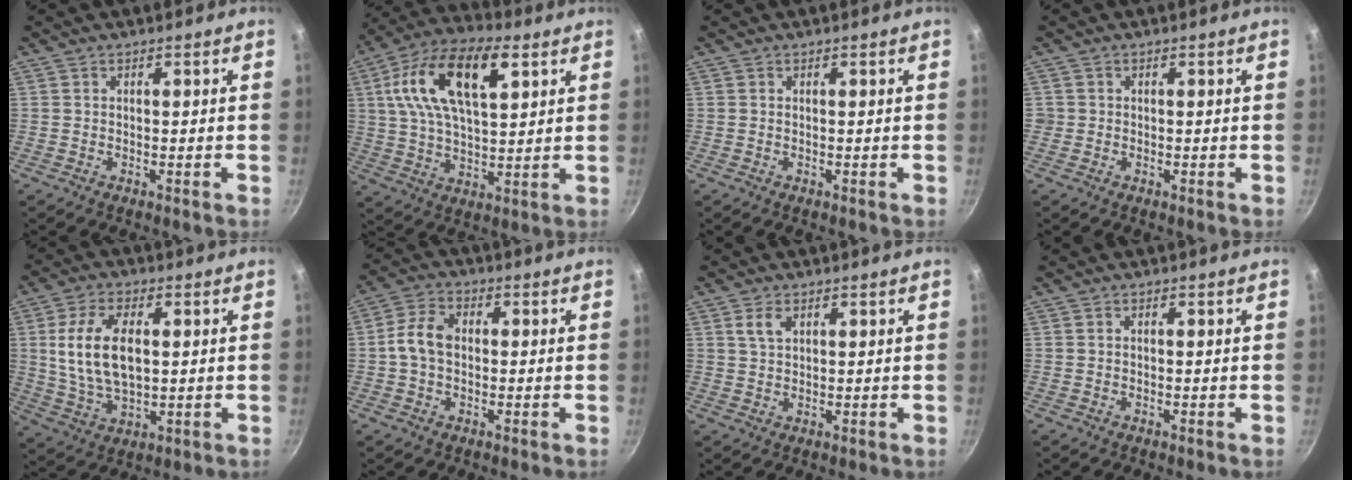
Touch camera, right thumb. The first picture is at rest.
{"total": 18.5, "force": [6.4, 8.7, 15.0], "torque": [-0.272, 0.007, 0.111]}
{"total": 0.0}
{"total": 1.0, "force": [-0.1, 1.0, 0.0], "torque": [0.005, 0.005, -0.003]}
{"total": 13.2, "force": [2.0, 7.1, 10.9], "torque": [-0.205, -0.001, 0.044]}
{"total": 6.8, "force": [-0.1, 4.8, 4.8], "torque": [-0.092, 0.020, -0.007]}
{"total": 3.1, "force": [1.5, 1.8, 2.0], "torque": [-0.035, -0.003, 0.033]}
{"total": 0.0}